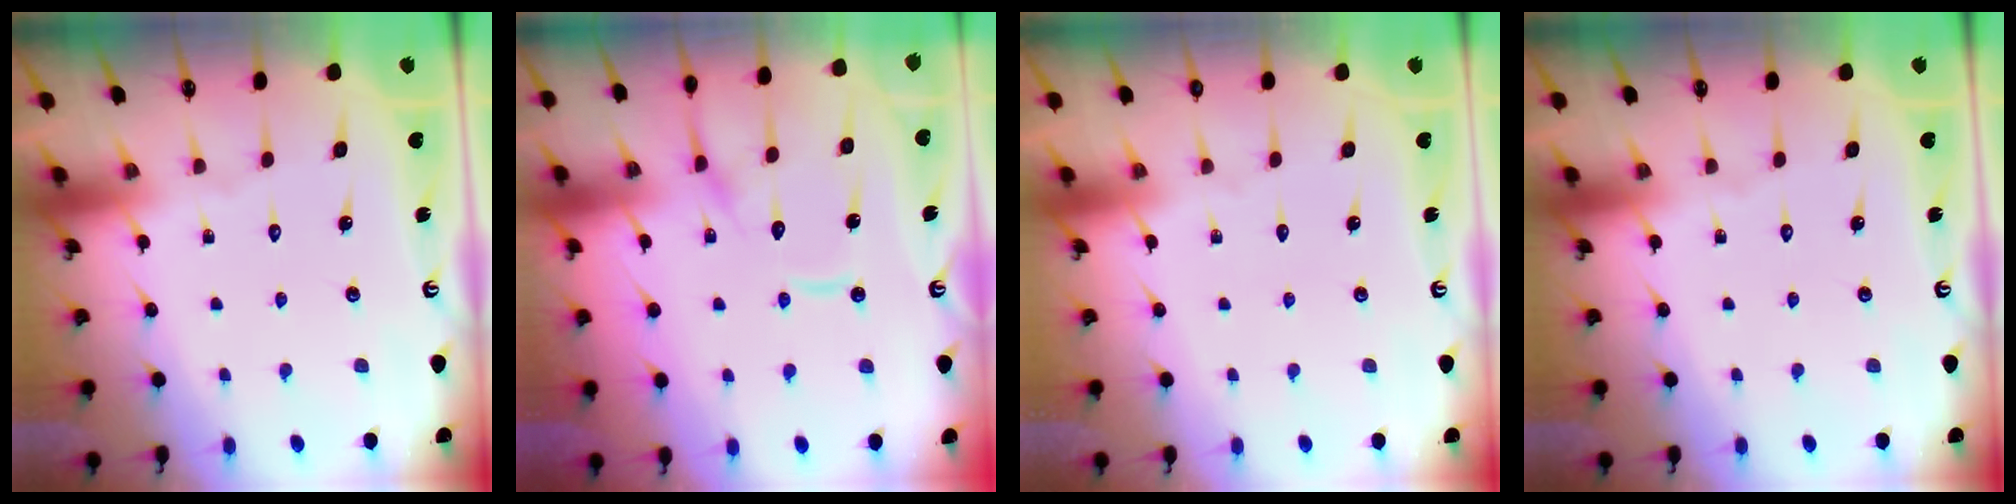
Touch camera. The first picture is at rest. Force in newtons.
{"total": 13.0, "press": 12.9, "slide": 1.3}
{"total": 0.0}
{"total": 0.0}